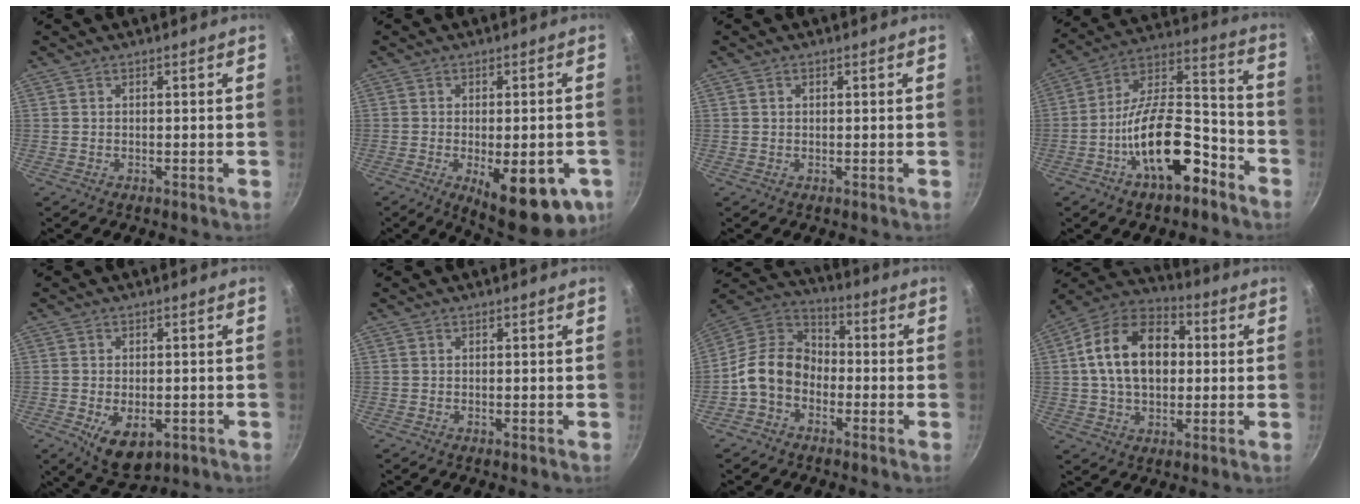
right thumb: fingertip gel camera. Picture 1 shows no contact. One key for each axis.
{"total": 16.2, "fx": -5.5, "fy": 5.9, "fz": 14.0, "tx": -0.151, "ty": -0.004, "tz": -0.063}
{"total": 0.9, "fx": 0.3, "fy": 0.7, "fz": 0.4, "tx": -0.005, "ty": 0.004, "tz": 0.005}
{"total": 19.1, "fx": -9.0, "fy": 8.8, "fz": 14.4, "tx": -0.205, "ty": 0.080, "tz": -0.156}
{"total": 7.8, "fx": -2.5, "fy": 4.7, "fz": 5.8, "tx": -0.076, "ty": -0.003, "tz": -0.022}
{"total": 0.0}
{"total": 11.7, "fx": -3.4, "fy": 8.9, "fz": 6.8, "tx": -0.085, "ty": 0.045, "tz": -0.089}
{"total": 17.8, "fx": 2.0, "fy": 12.1, "fz": 12.8, "tx": -0.187, "ty": 0.028, "tz": 0.018}